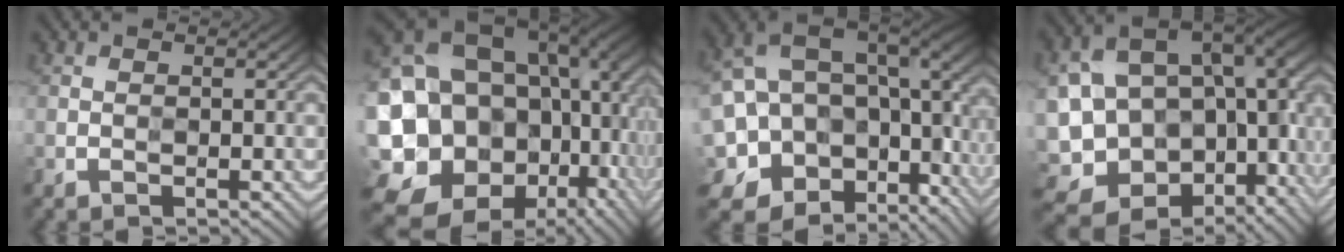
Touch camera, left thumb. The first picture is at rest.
{"total": 21.7, "force": [0.7, 16.8, 13.6], "torque": [-0.347, -0.034, 0.067]}
{"total": 17.0, "force": [-1.8, 11.7, 12.2], "torque": [-0.263, -0.040, 0.034]}
{"total": 18.7, "force": [-1.1, 12.7, 13.7], "torque": [-0.236, -0.034, 0.055]}